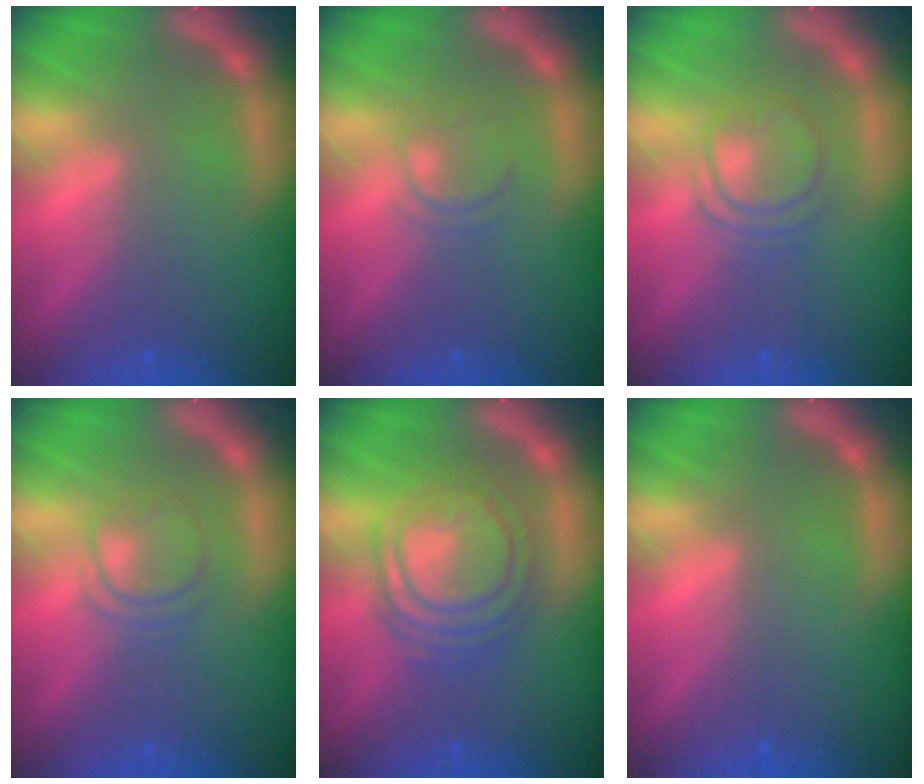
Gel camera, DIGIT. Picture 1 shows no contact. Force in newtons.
{"total": 2.0}
{"total": 4.0}
{"total": 3.0}
{"total": 8.1}
{"total": 0.0}